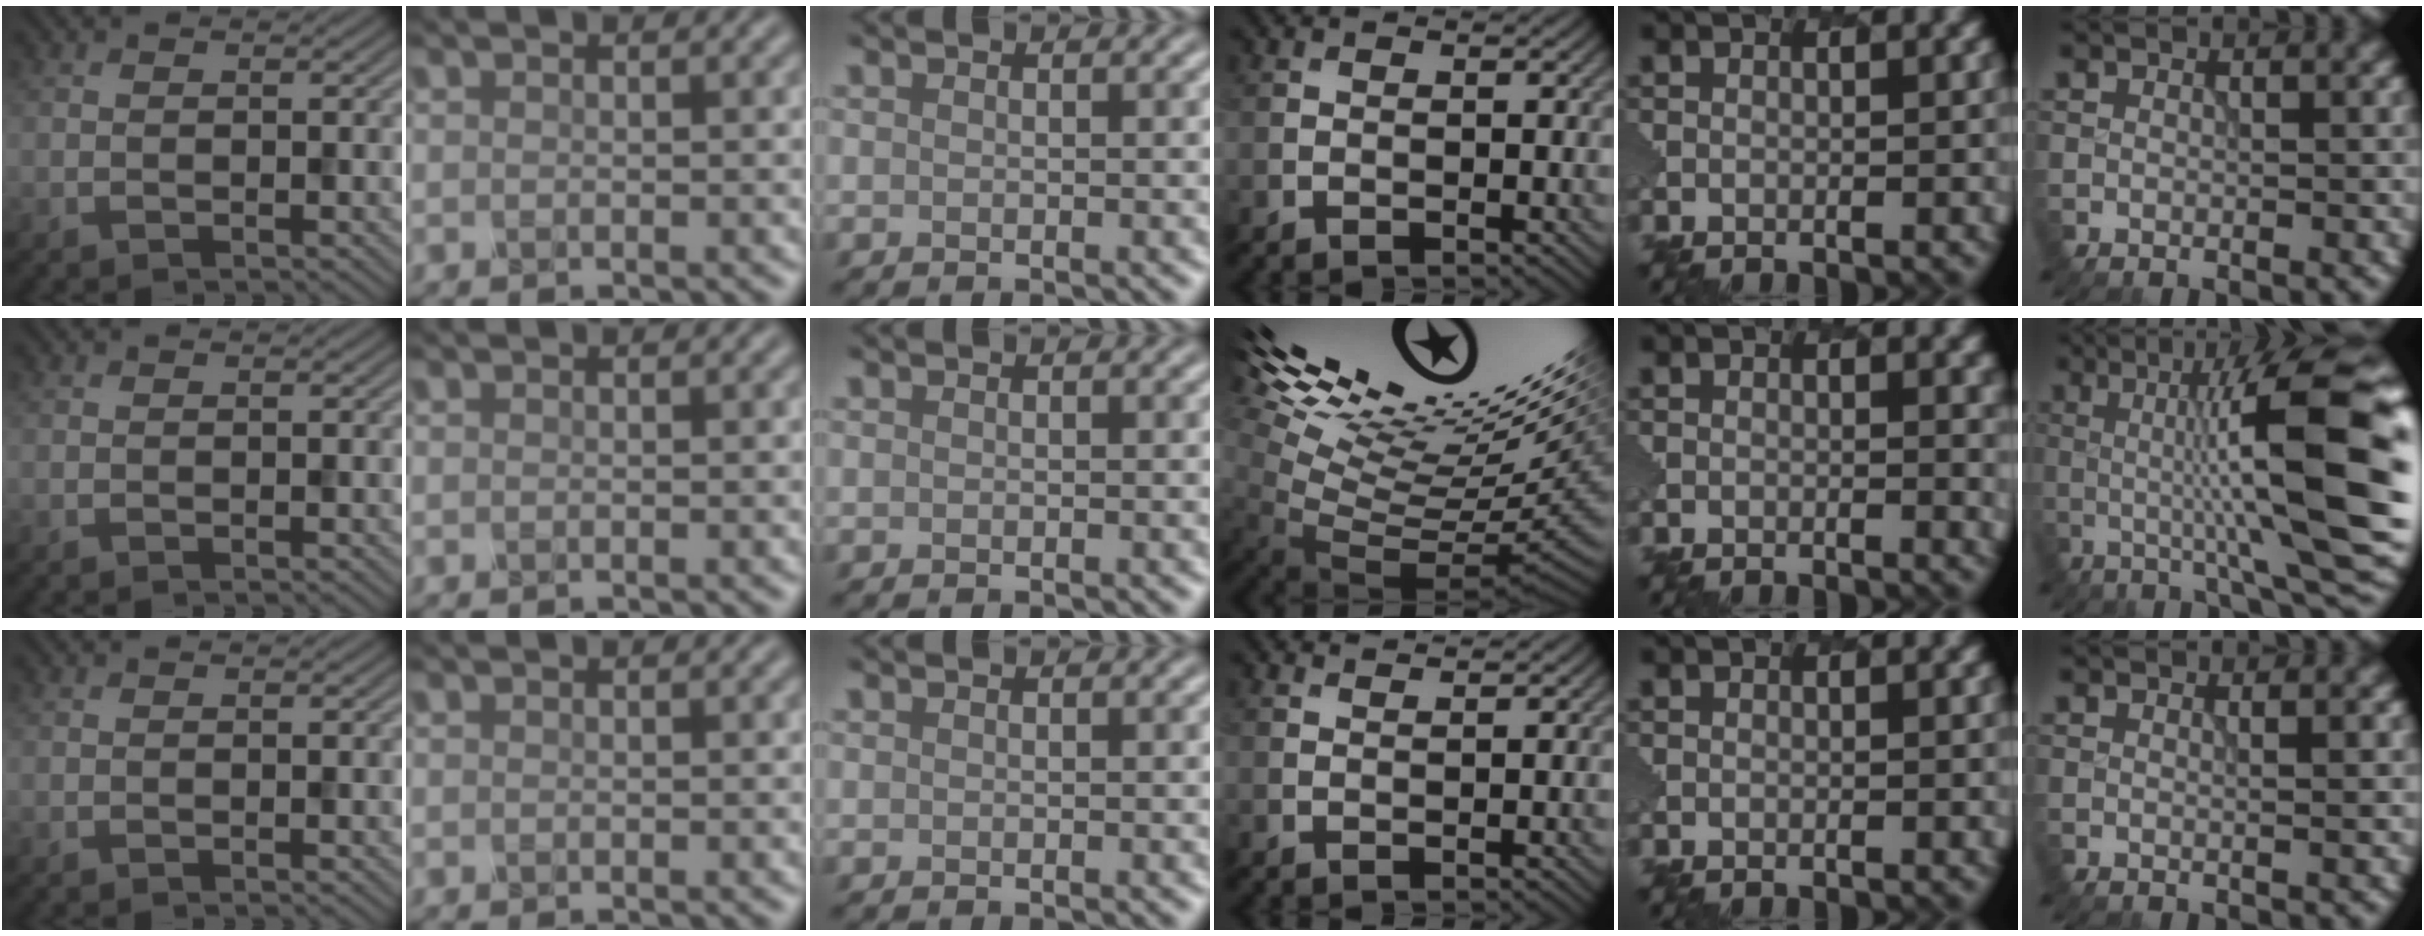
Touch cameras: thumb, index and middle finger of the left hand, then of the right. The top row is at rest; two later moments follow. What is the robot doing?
{"motion": "dispense", "object": "syringe"}